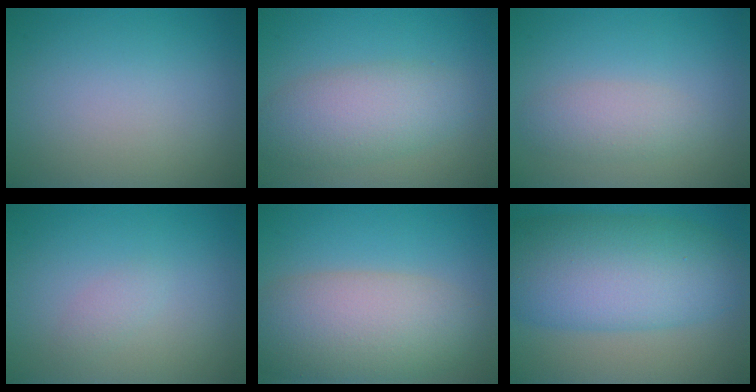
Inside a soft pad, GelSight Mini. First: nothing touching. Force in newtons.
{"total": 5.0, "press": 5.0, "slide": 0.1}
{"total": 2.3, "press": 2.3, "slide": 0.1}
{"total": 1.0, "press": 1.0, "slide": 0.1}
{"total": 8.1, "press": 8.1, "slide": 0.8}
{"total": 10.4, "press": 10.4, "slide": 0.1}